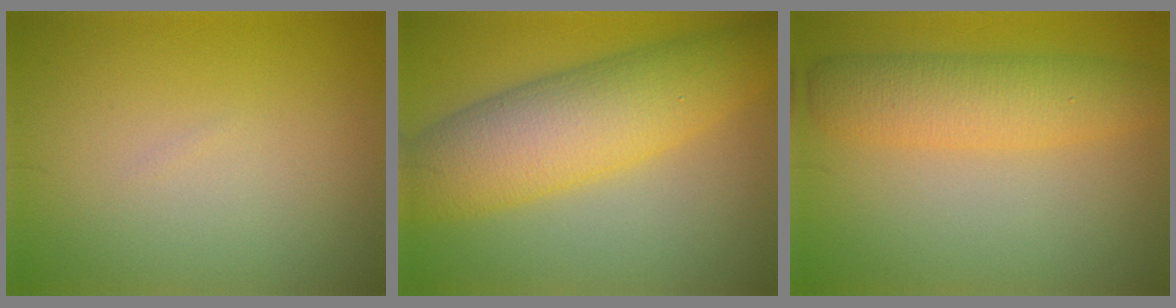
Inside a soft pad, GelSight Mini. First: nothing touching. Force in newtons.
{"total": 8.8, "press": 8.8, "slide": 0.2}
{"total": 5.1, "press": 5.1, "slide": 0.1}